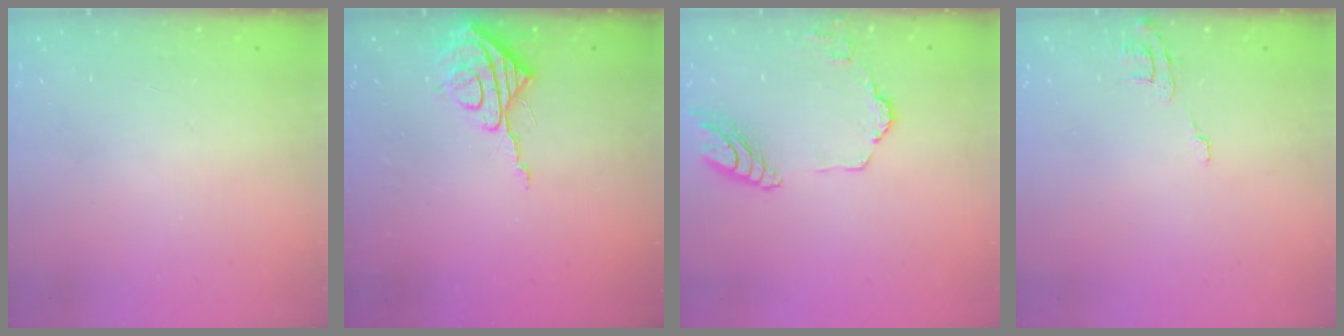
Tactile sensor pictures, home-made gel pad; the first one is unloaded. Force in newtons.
{"total": 8.2, "press": 8.1, "slide": 0.6}
{"total": 12.1, "press": 12.0, "slide": 1.5}
{"total": 5.8, "press": 5.8, "slide": 0.5}